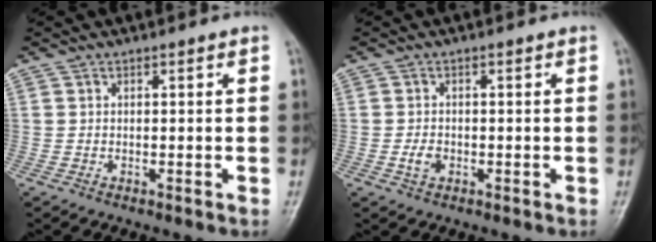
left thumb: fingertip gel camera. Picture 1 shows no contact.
{"total": 2.2, "force": [-0.7, 1.6, 1.4], "torque": [-0.024, 0.003, -0.013]}